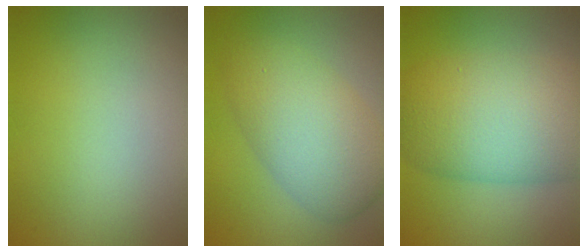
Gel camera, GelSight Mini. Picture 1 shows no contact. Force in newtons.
{"total": 7.1, "press": 7.1, "slide": 0.2}
{"total": 10.9, "press": 10.9, "slide": 0.5}